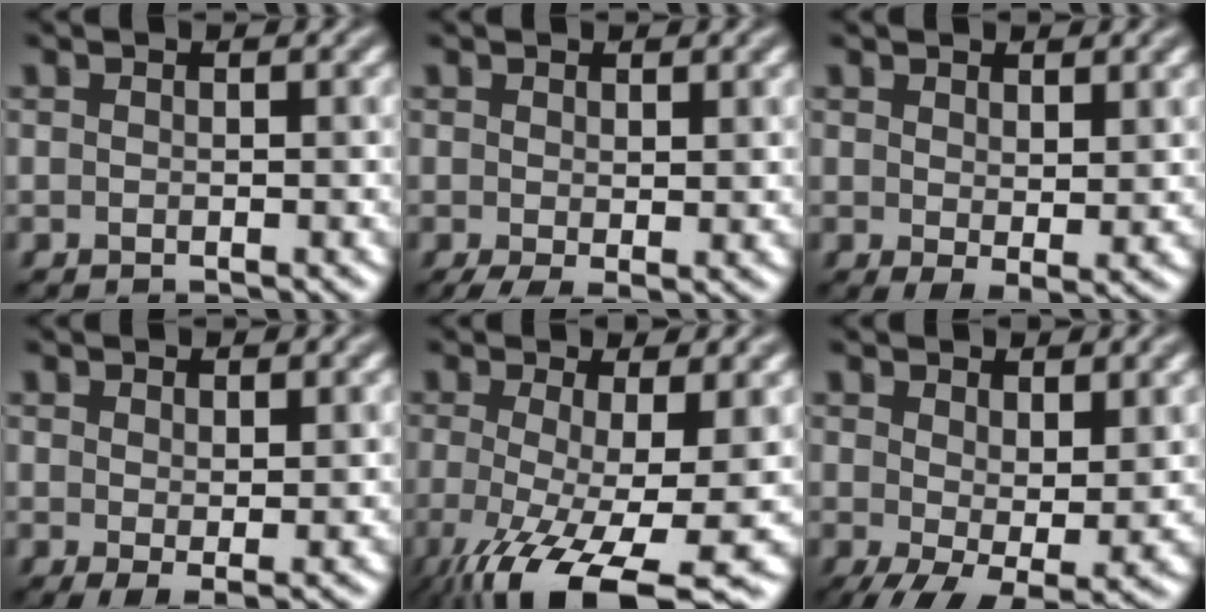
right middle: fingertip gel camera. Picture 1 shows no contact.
{"total": 2.1, "force": [-0.2, 0.8, 1.9], "torque": [-0.039, -0.008, -0.003]}
{"total": 2.6, "force": [1.0, 0.9, 2.2], "torque": [-0.036, -0.009, 0.023]}
{"total": 2.0, "force": [0.7, 0.6, 1.7], "torque": [-0.031, -0.005, 0.016]}
{"total": 11.2, "force": [-4.0, 3.1, 9.9], "torque": [-0.162, -0.023, -0.064]}
{"total": 6.2, "force": [0.2, 3.0, 5.4], "torque": [-0.102, -0.016, 0.011]}